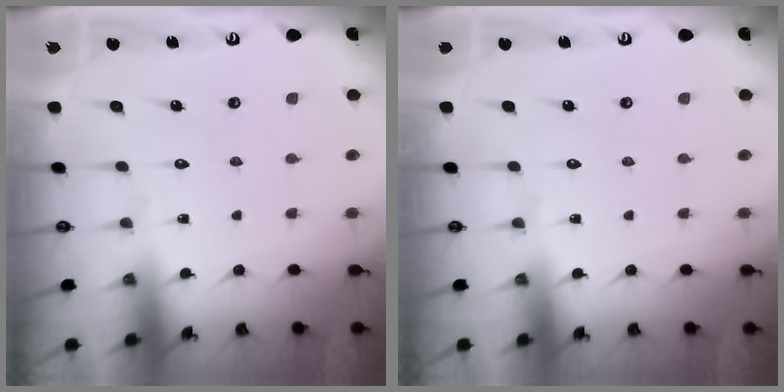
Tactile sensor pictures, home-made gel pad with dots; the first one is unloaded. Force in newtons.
{"total": 0.0}